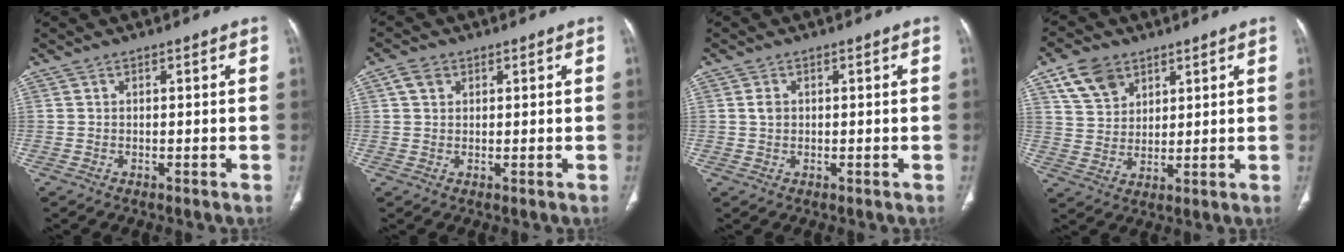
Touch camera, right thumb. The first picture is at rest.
{"total": 2.9, "force": [1.2, 2.3, 1.4], "torque": [-0.016, 0.003, 0.023]}
{"total": 1.8, "force": [0.2, 1.5, 1.1], "torque": [-0.017, 0.002, 0.003]}
{"total": 8.7, "force": [5.0, 5.9, 3.8], "torque": [-0.050, -0.018, 0.100]}